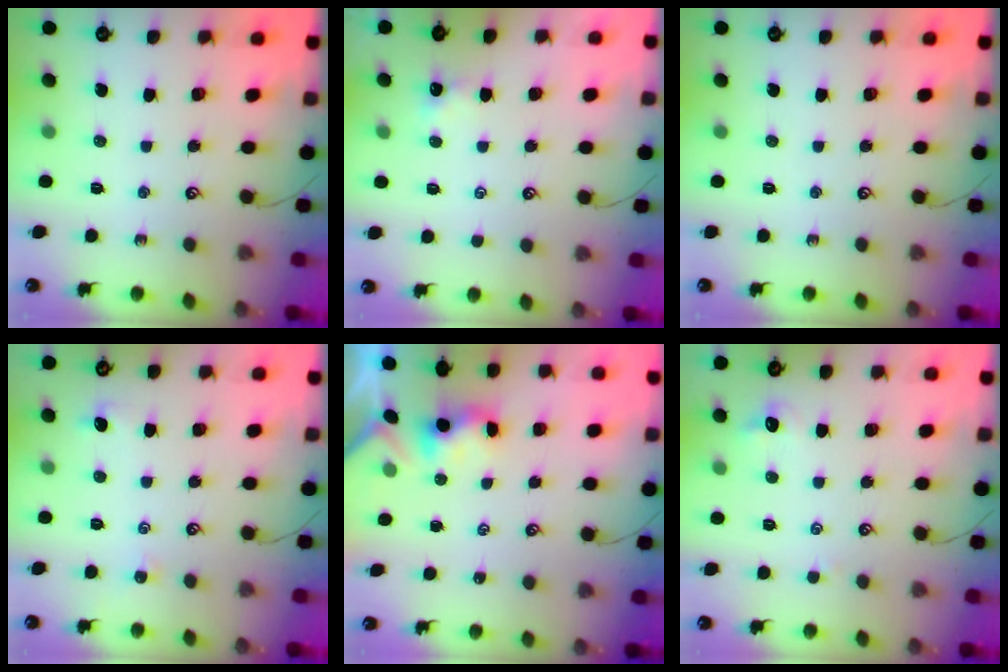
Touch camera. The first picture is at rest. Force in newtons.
{"total": 0.8, "press": 0.7, "slide": 0.3}
{"total": 0.0}
{"total": 0.0}
{"total": 0.5, "press": 0.4, "slide": 0.3}
{"total": 0.9, "press": 0.6, "slide": 0.6}